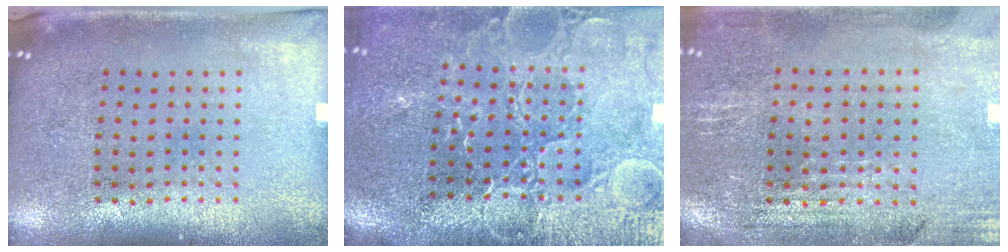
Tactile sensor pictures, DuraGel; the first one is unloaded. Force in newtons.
{"total": 3.9, "press": 3.7, "slide": 1.2}
{"total": 0.9, "press": 0.8, "slide": 0.4}